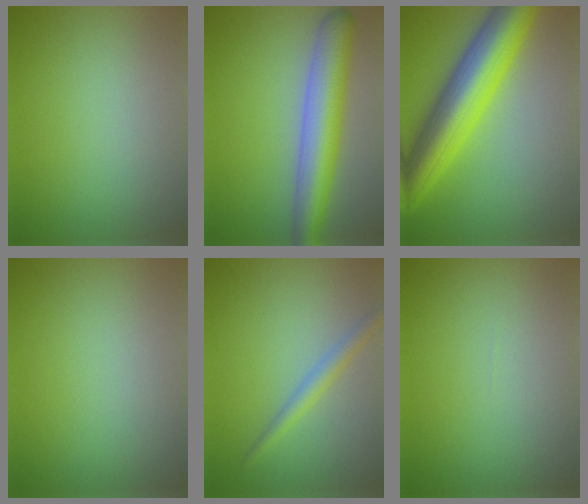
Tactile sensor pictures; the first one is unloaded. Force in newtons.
{"total": 7.0, "press": 7.0, "slide": 0.2}
{"total": 10.6, "press": 10.6, "slide": 0.2}
{"total": 0.0}
{"total": 2.0, "press": 2.0, "slide": 0.1}
{"total": 0.0}